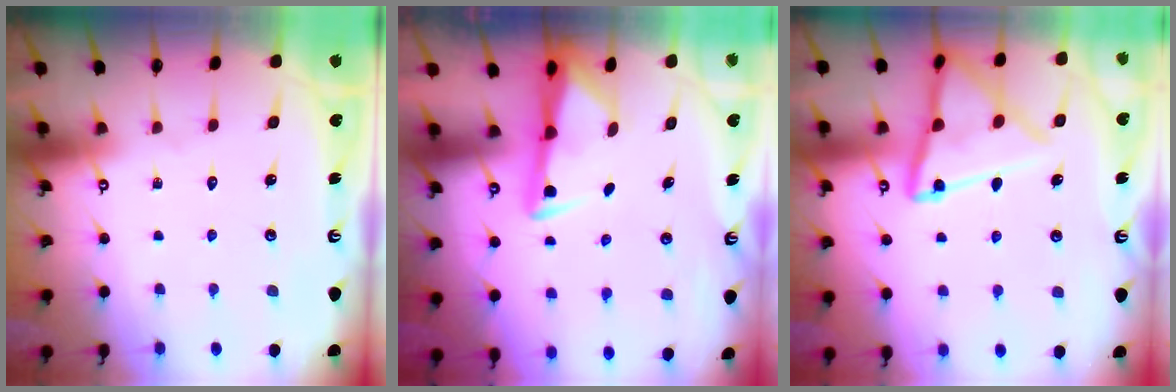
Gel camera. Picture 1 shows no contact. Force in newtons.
{"total": 2.9, "press": 2.8, "slide": 0.5}
{"total": 15.1, "press": 15.1, "slide": 1.3}